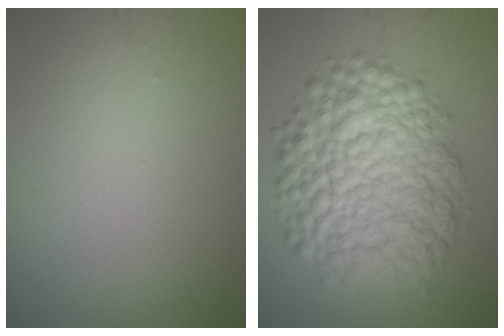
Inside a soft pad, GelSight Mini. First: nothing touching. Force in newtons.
{"total": 10.2, "press": 10.2, "slide": 0.3}